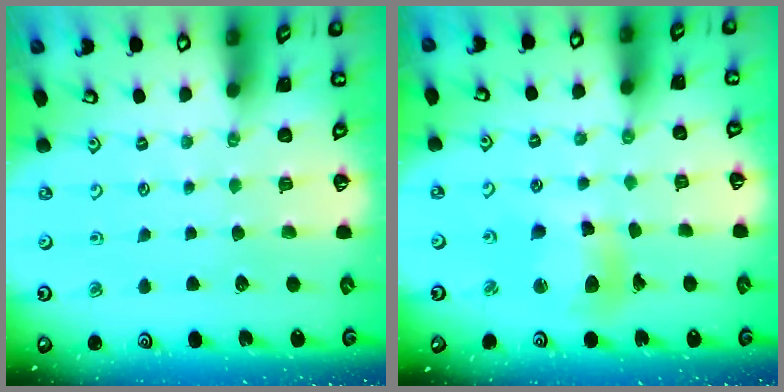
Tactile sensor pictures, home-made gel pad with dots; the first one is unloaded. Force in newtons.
{"total": 11.0, "press": 10.8, "slide": 1.9}